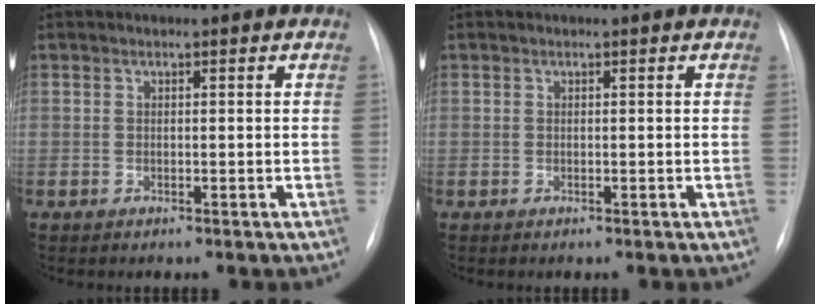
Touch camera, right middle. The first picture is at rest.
{"total": 0.0}